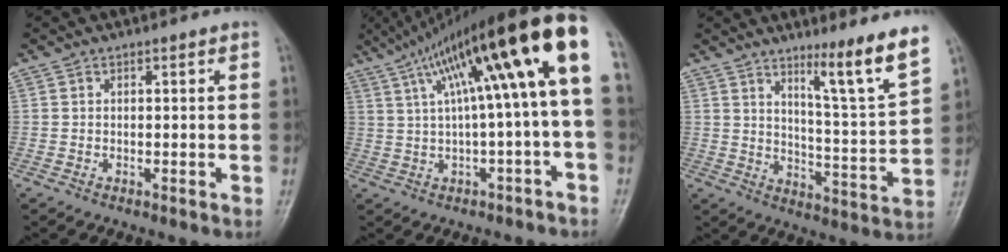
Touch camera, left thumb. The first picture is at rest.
{"total": 20.9, "force": [5.3, 3.7, 19.9], "torque": [-0.324, 0.058, 0.084]}
{"total": 11.2, "force": [7.7, -0.4, 8.2], "torque": [-0.119, -0.066, 0.122]}